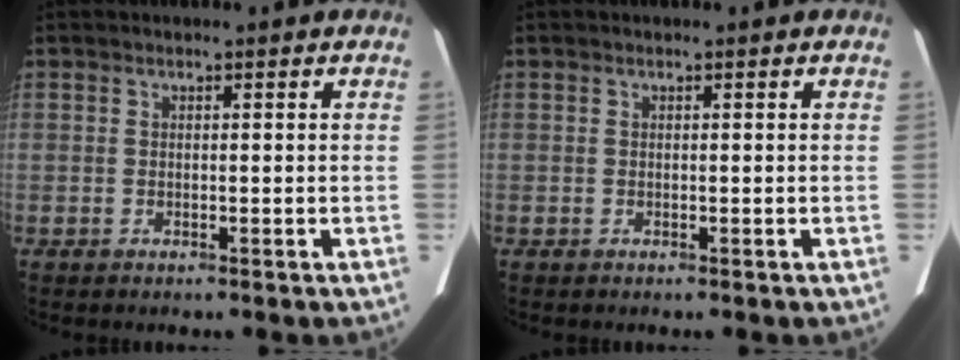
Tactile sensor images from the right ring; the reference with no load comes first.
{"total": 0.0}